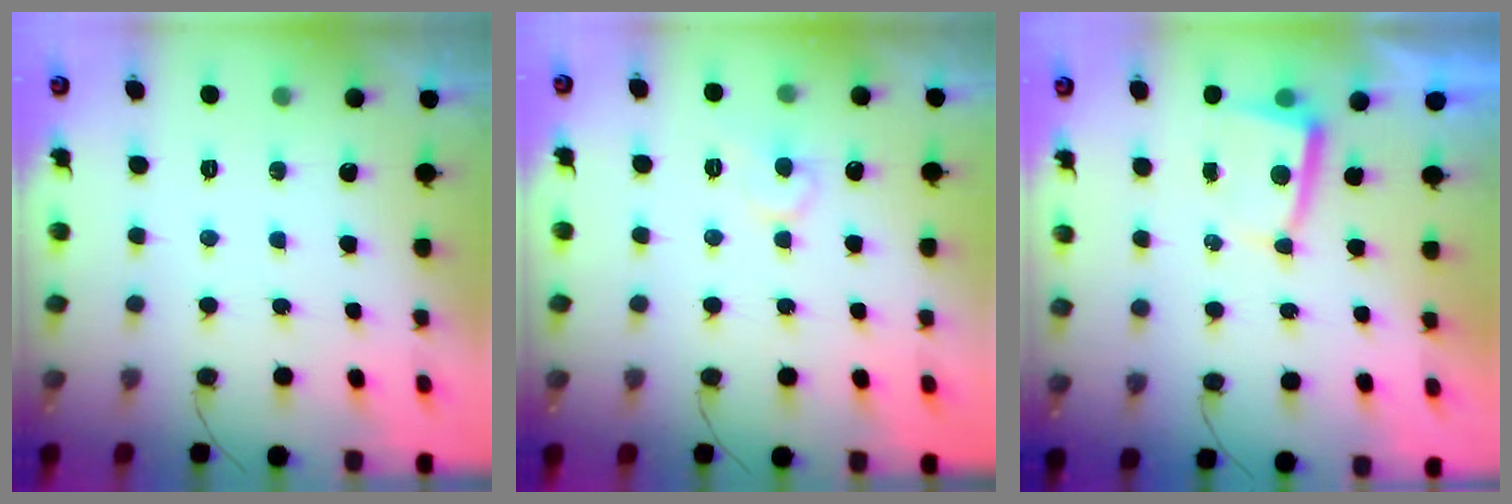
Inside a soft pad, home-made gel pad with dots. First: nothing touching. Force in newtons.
{"total": 7.0, "press": 7.0, "slide": 0.7}
{"total": 2.8, "press": 2.7, "slide": 0.5}